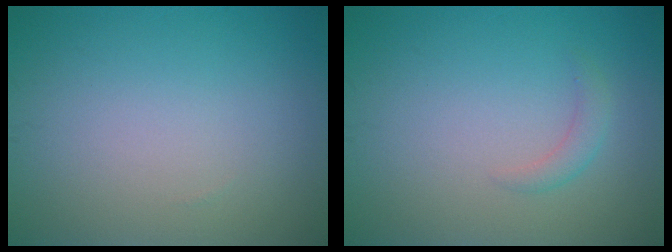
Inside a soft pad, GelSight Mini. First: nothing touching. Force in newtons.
{"total": 1.2, "press": 1.2, "slide": 0.1}